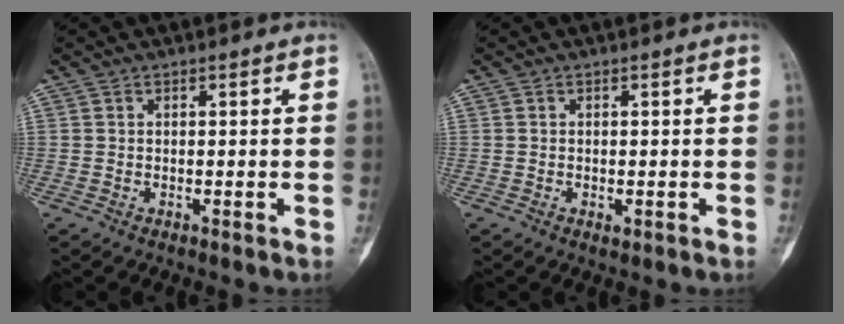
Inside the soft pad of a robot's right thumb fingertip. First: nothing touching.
{"total": 1.3, "force": [-0.6, 0.8, 0.8], "torque": [-0.003, 0.001, -0.007]}